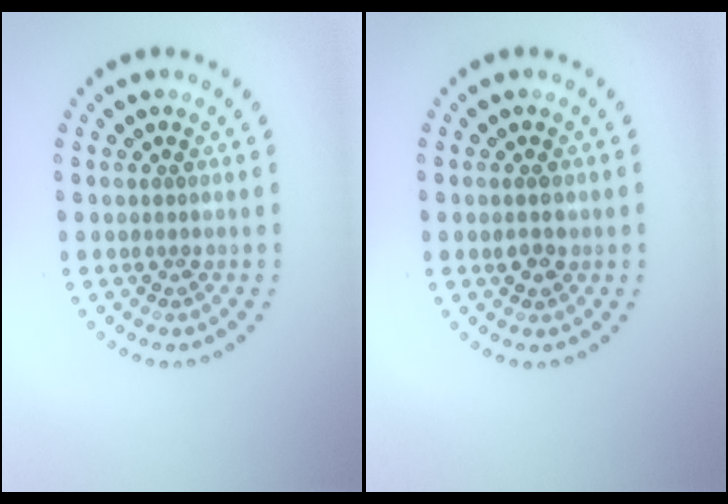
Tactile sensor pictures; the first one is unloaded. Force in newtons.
{"total": 1.5, "press": 1.4, "slide": 0.3}